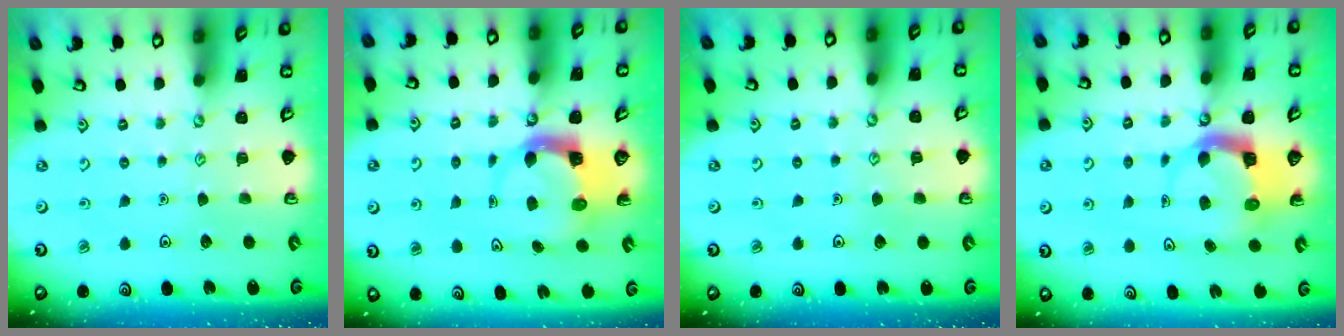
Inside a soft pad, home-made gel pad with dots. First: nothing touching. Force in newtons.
{"total": 3.8, "press": 3.8, "slide": 0.6}
{"total": 3.8, "press": 3.8, "slide": 0.3}
{"total": 4.5, "press": 4.5, "slide": 0.3}